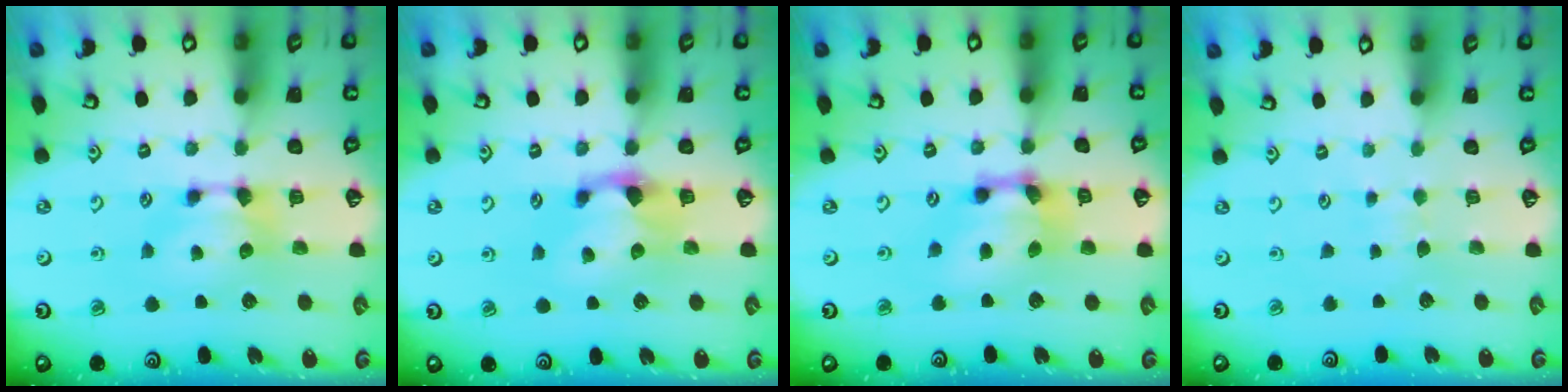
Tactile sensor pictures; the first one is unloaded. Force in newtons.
{"total": 0.9, "press": 0.5, "slide": 0.8}
{"total": 5.5, "press": 4.5, "slide": 3.1}
{"total": 3.7, "press": 3.7, "slide": 0.4}